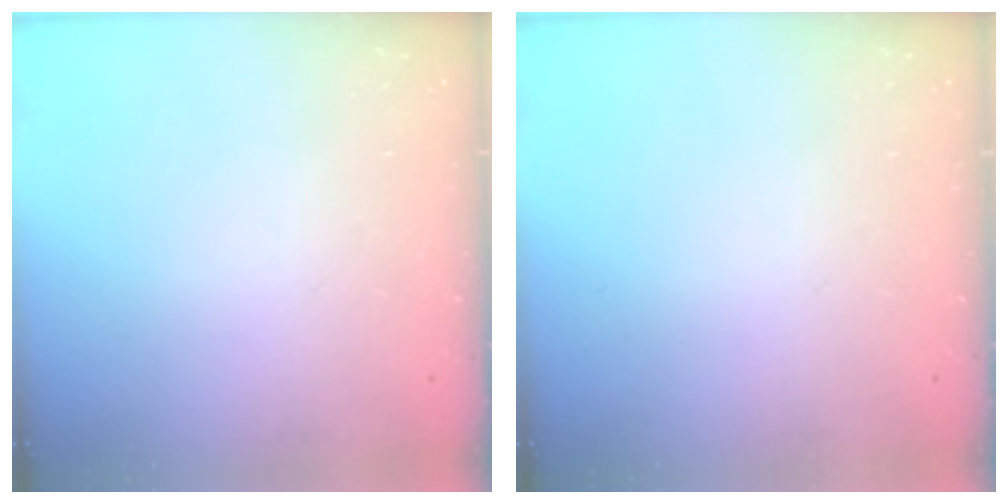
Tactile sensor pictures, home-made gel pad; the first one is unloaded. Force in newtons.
{"total": 0.0}